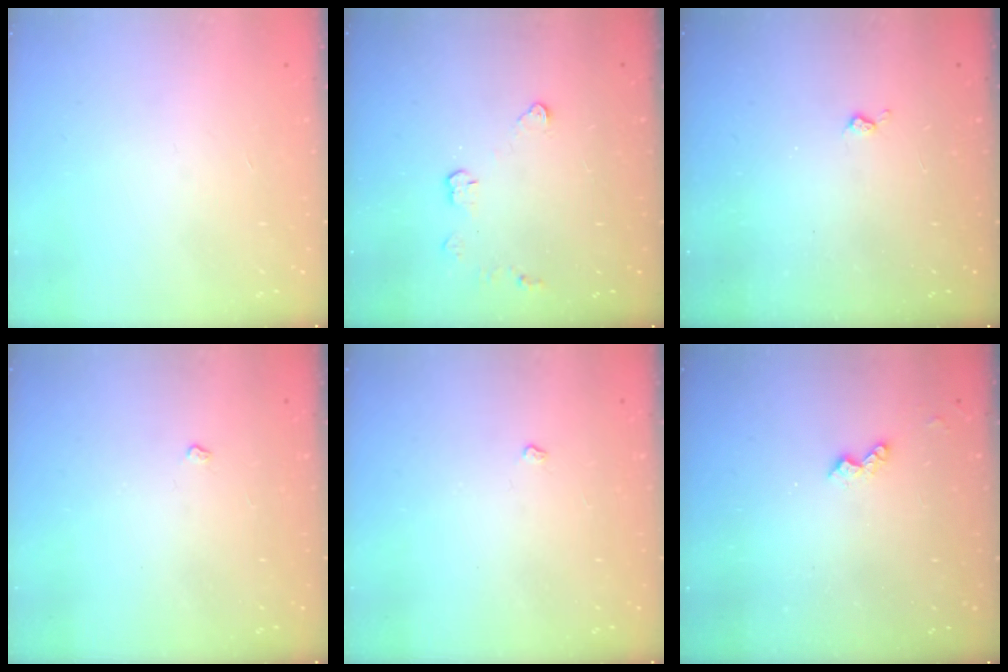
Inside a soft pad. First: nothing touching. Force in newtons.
{"total": 3.8, "press": 3.7, "slide": 0.4}
{"total": 2.8, "press": 2.7, "slide": 0.5}
{"total": 3.2, "press": 3.2, "slide": 0.5}
{"total": 3.2, "press": 3.2, "slide": 0.5}
{"total": 3.6, "press": 3.5, "slide": 0.6}